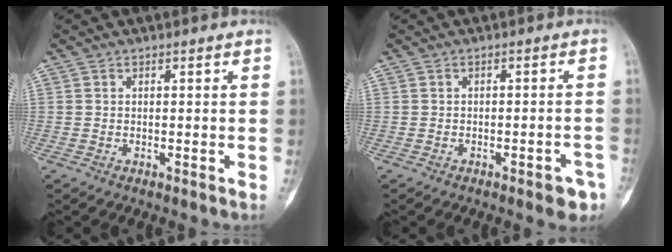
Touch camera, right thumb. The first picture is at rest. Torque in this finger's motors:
{"motor_torque": [0.87, 0.49, 0.51, -0.37, 0.05]}